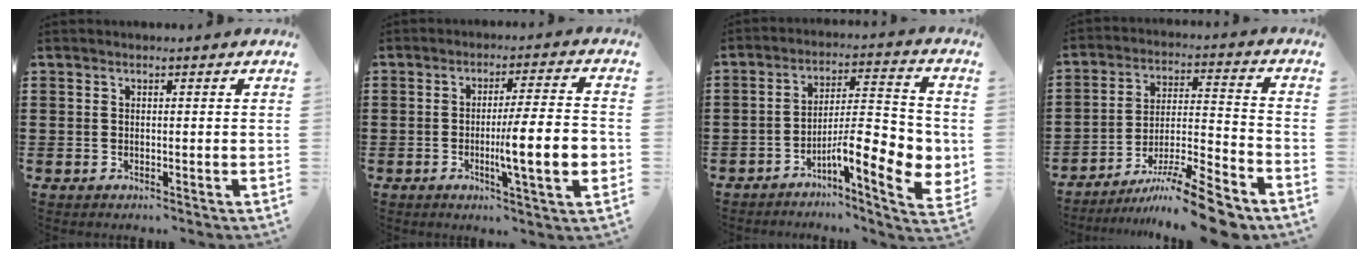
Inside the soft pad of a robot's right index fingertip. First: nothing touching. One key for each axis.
{"total": 10.7, "fx": -2.2, "fy": 0.9, "fz": 10.4, "tx": -0.163, "ty": -0.013, "tz": -0.043}
{"total": 10.2, "fx": -3.8, "fy": 2.4, "fz": 9.2, "tx": -0.138, "ty": -0.019, "tz": -0.069}
{"total": 11.2, "fx": -9.1, "fy": 0.8, "fz": 6.5, "tx": -0.096, "ty": 0.026, "tz": -0.174}